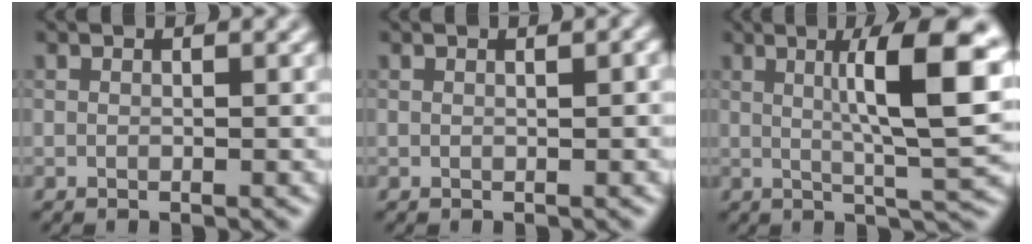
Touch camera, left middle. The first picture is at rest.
{"total": 0.9, "force": [0.3, 0.1, 0.8], "torque": [-0.009, 0.005, 0.004]}
{"total": 10.1, "force": [2.1, 1.8, 9.7], "torque": [-0.127, 0.007, 0.032]}